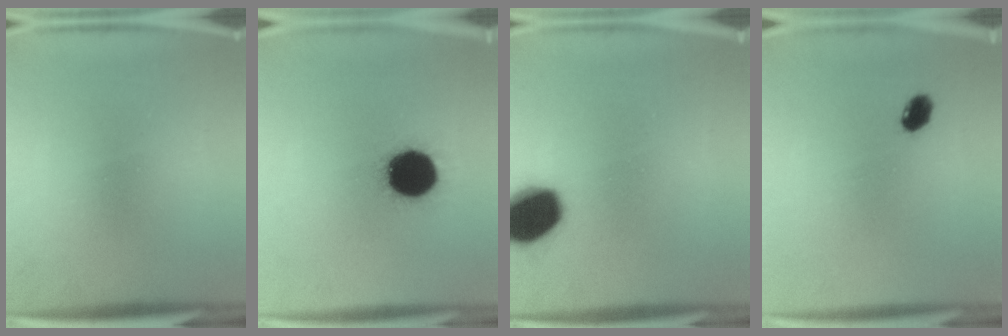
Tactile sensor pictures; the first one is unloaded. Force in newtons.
{"total": 19.1}
{"total": 14.9}
{"total": 3.1}